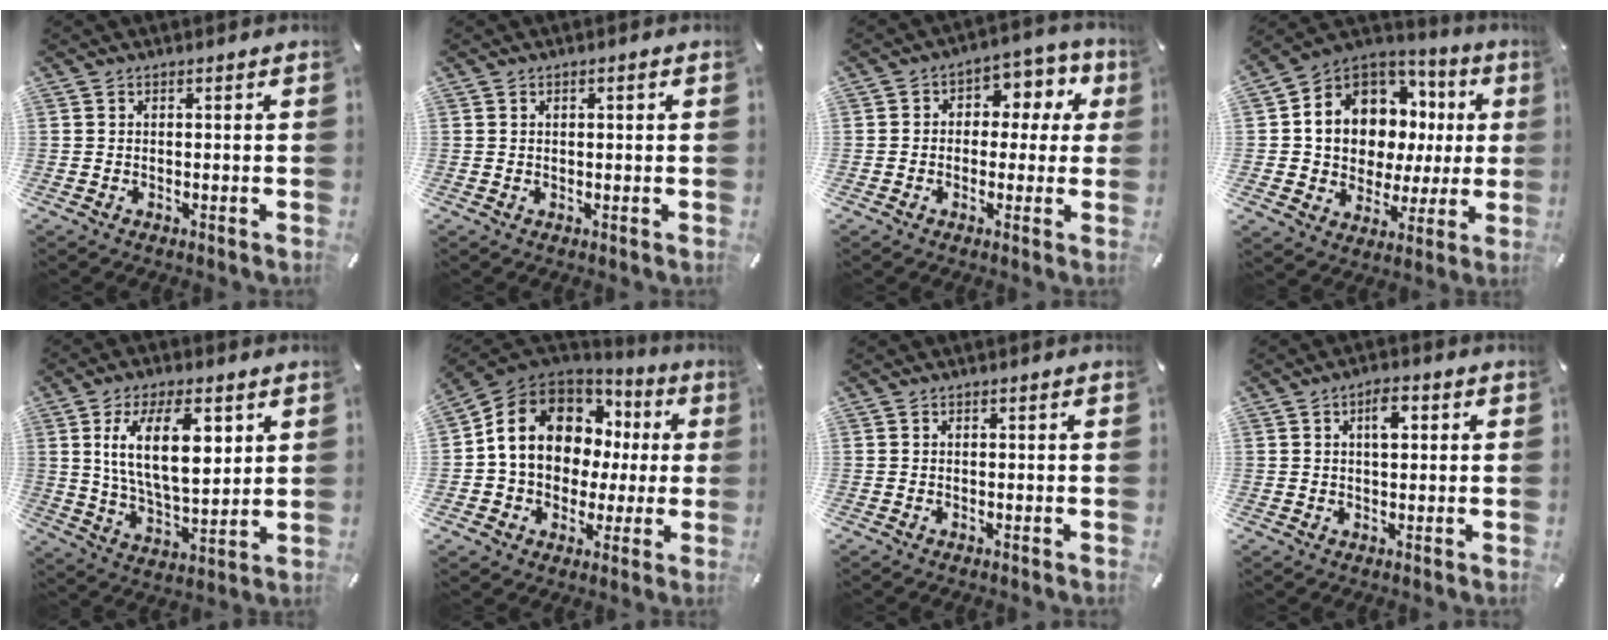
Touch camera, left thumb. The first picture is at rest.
{"total": 1.1, "force": [0.2, 0.4, 1.0], "torque": [-0.018, 0.003, 0.003]}
{"total": 7.4, "force": [0.3, 5.8, 4.5], "torque": [-0.058, 0.005, -0.001]}
{"total": 10.8, "force": [3.8, 9.2, 4.3], "torque": [-0.085, -0.051, 0.076]}
{"total": 16.3, "force": [6.1, 7.6, 13.0], "torque": [-0.239, -0.006, 0.099]}
{"total": 14.4, "force": [4.0, 11.5, 7.7], "torque": [-0.152, -0.020, 0.081]}
{"total": 0.0}
{"total": 4.8, "force": [1.5, 2.4, 3.8], "torque": [-0.057, 0.001, 0.018]}